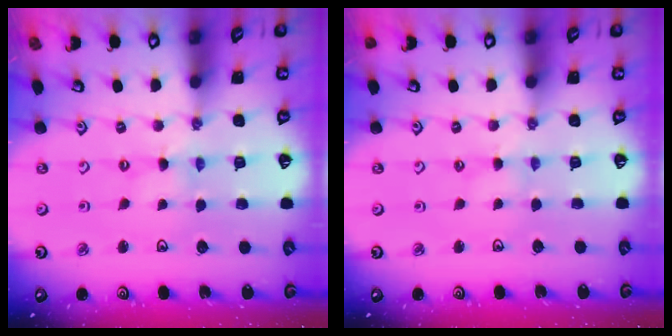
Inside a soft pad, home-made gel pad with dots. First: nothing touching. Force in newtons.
{"total": 1.0, "press": 1.0, "slide": 0.3}